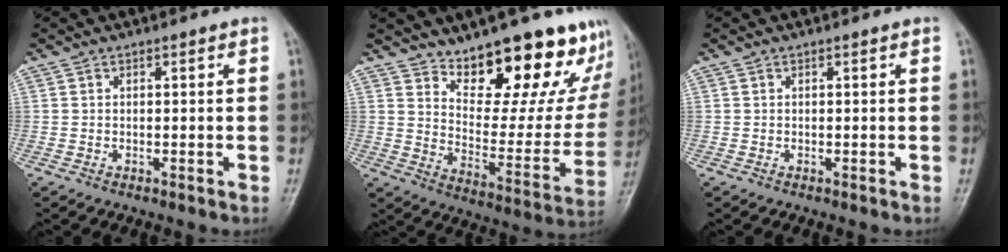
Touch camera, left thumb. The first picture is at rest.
{"total": 21.9, "force": [16.0, 8.7, 12.1], "torque": [-0.110, -0.117, 0.224]}
{"total": 0.0}